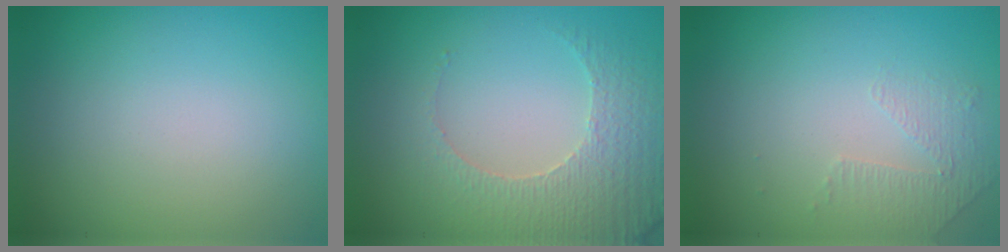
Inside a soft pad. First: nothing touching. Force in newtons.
{"total": 3.8, "press": 3.3, "slide": 1.9}
{"total": 1.4, "press": 0.8, "slide": 1.1}